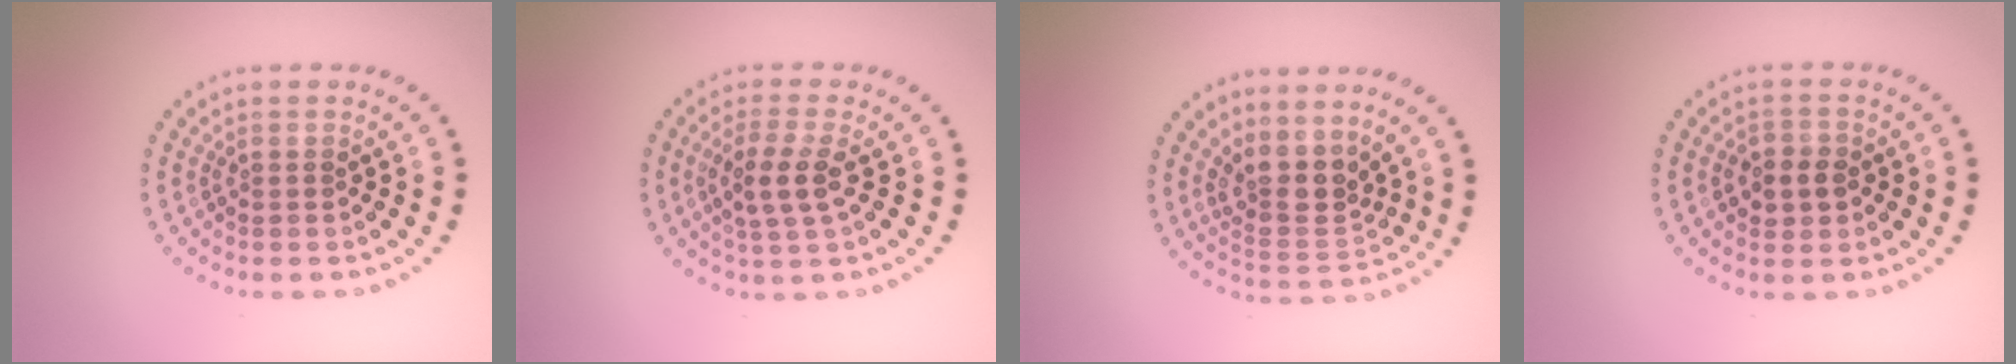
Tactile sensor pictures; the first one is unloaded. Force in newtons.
{"total": 3.0, "press": 2.8, "slide": 1.2}
{"total": 3.6, "press": 2.8, "slide": 2.2}
{"total": 2.4, "press": 2.3, "slide": 0.7}